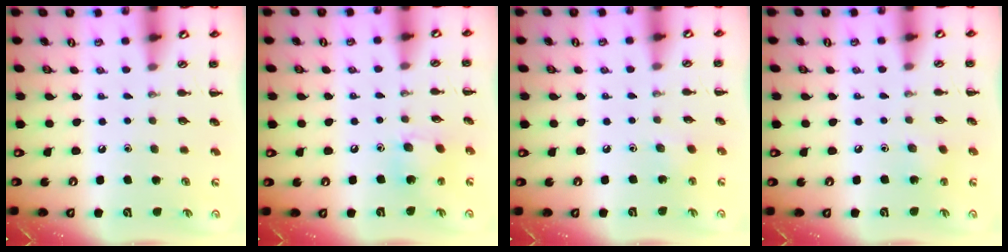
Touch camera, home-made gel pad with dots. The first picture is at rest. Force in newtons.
{"total": 6.9, "press": 6.9, "slide": 0.6}
{"total": 2.6, "press": 2.5, "slide": 0.7}
{"total": 6.1, "press": 5.9, "slide": 1.8}